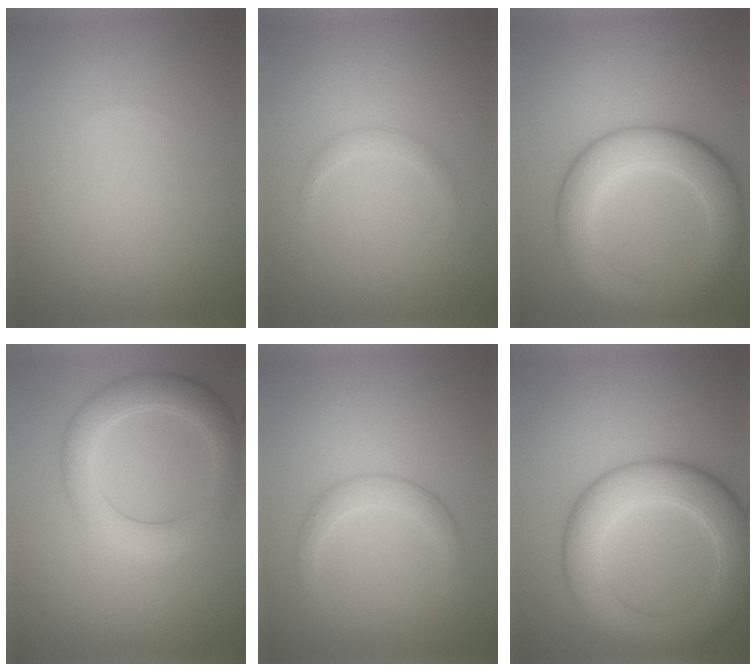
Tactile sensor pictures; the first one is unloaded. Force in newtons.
{"total": 1.0, "press": 1.0, "slide": 0.1}
{"total": 7.0, "press": 6.9, "slide": 0.4}
{"total": 5.0, "press": 5.0, "slide": 0.5}
{"total": 1.9, "press": 1.9, "slide": 0.1}
{"total": 8.2, "press": 8.2, "slide": 0.3}